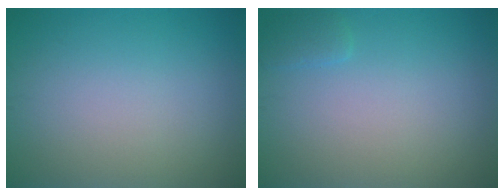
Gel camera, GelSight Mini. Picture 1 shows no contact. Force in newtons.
{"total": 0.9, "press": 0.9, "slide": 0.1}